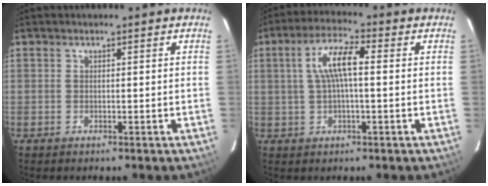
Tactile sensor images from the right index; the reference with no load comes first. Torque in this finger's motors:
{"motor_torque": [0.78, -0.11, 0.46, 0.07]}